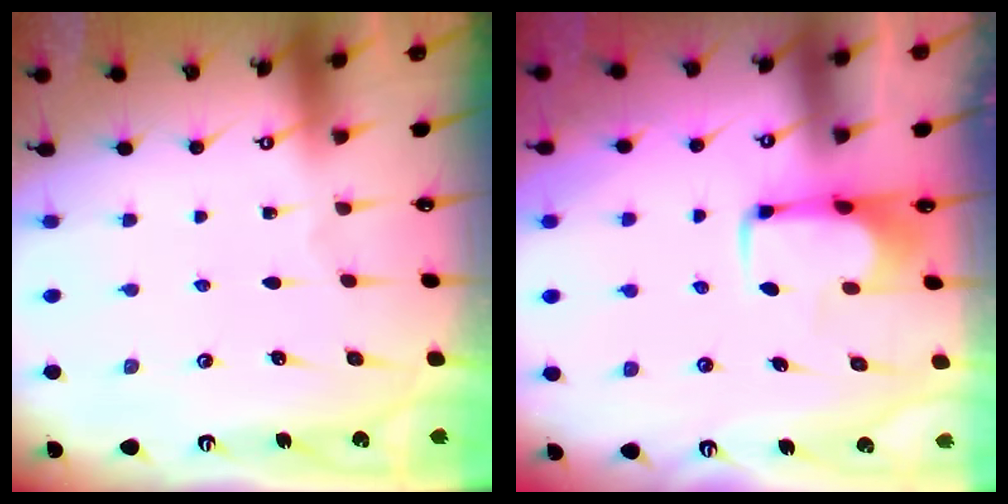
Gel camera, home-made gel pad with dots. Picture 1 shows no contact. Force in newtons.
{"total": 2.0, "press": 2.0, "slide": 0.4}